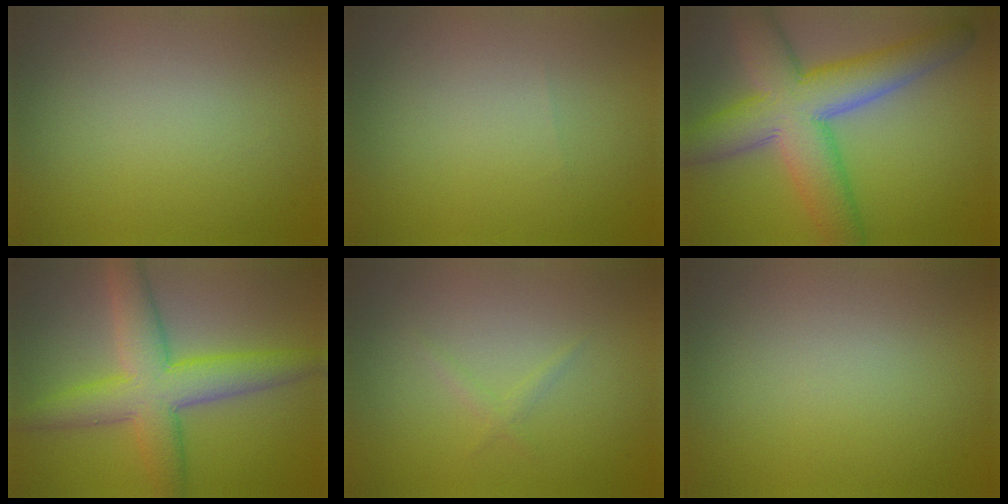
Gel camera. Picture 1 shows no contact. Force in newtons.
{"total": 0.0}
{"total": 10.2, "press": 10.2, "slide": 0.6}
{"total": 6.1, "press": 6.1, "slide": 0.4}
{"total": 0.9, "press": 0.9, "slide": 0.1}
{"total": 0.0}